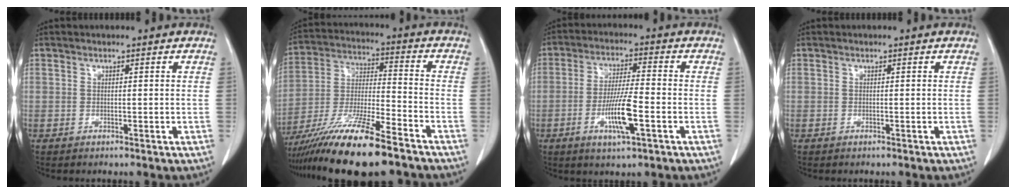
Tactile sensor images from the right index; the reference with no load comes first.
{"total": 17.1, "force": [-12.1, 2.2, 11.9], "torque": [-0.232, -0.035, -0.220]}
{"total": 8.5, "force": [-3.0, 0.8, 7.9], "torque": [-0.152, -0.007, -0.054]}
{"total": 0.0}